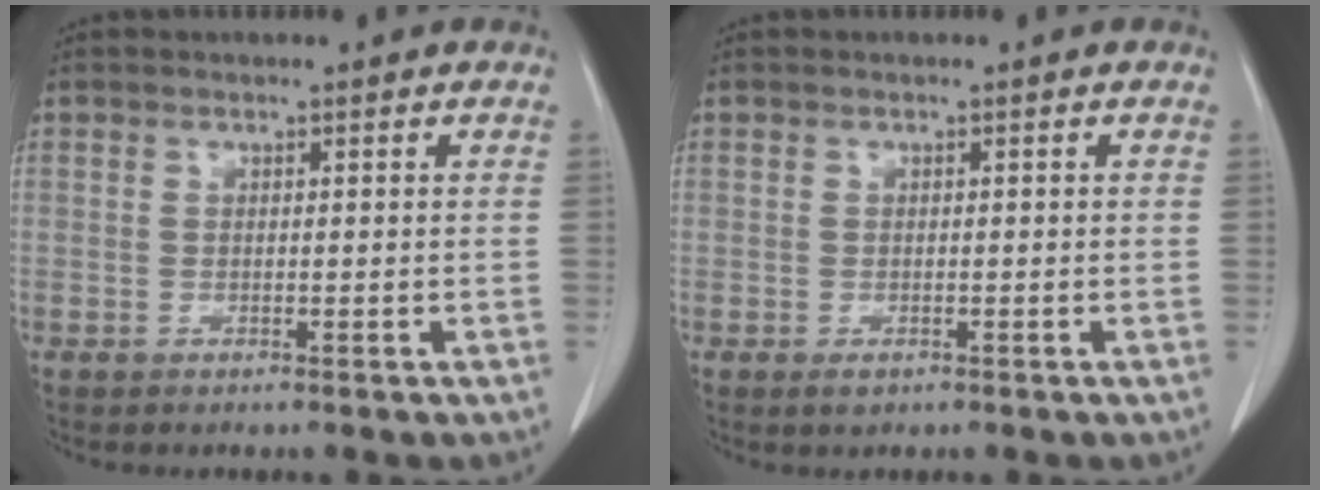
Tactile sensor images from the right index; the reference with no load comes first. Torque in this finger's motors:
{"motor_torque": [-0.03, 0.01, -0.11, -0.02]}